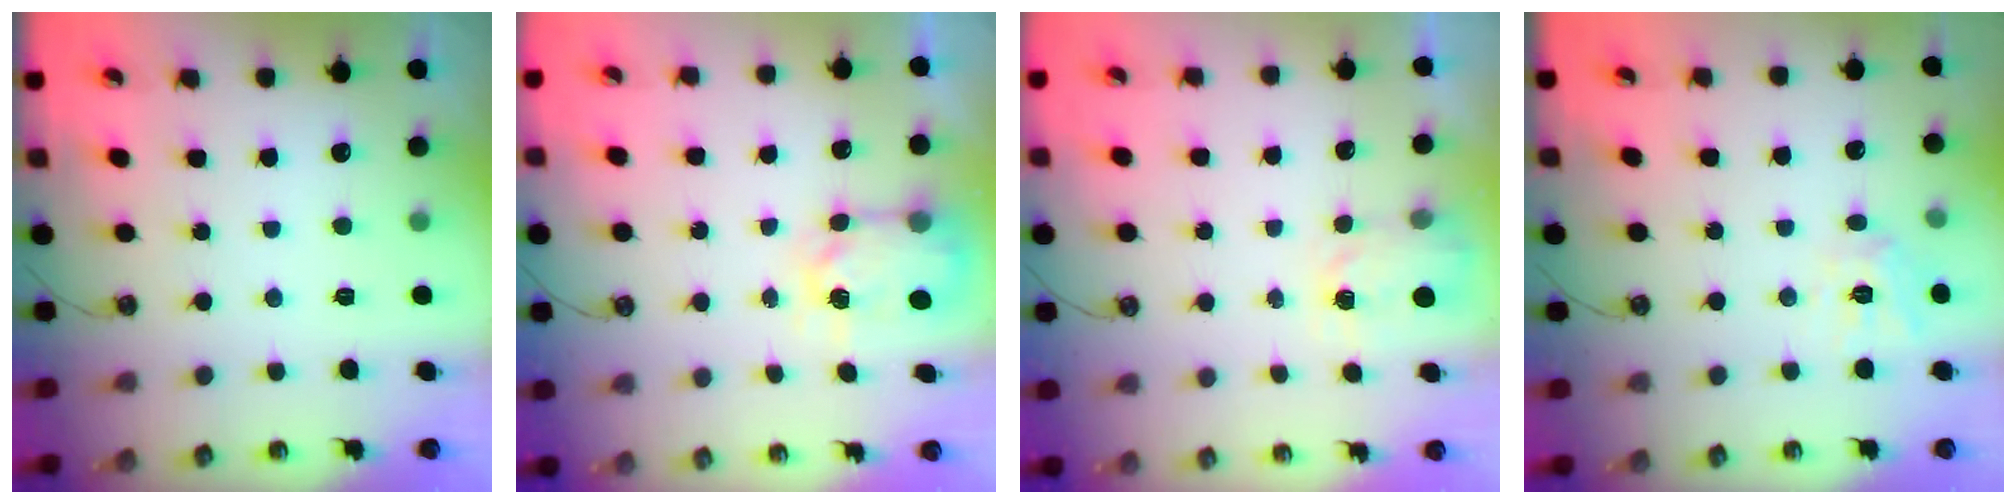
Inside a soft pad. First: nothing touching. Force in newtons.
{"total": 6.1, "press": 6.1, "slide": 0.4}
{"total": 2.6, "press": 2.6, "slide": 0.4}
{"total": 10.5, "press": 10.5, "slide": 0.7}